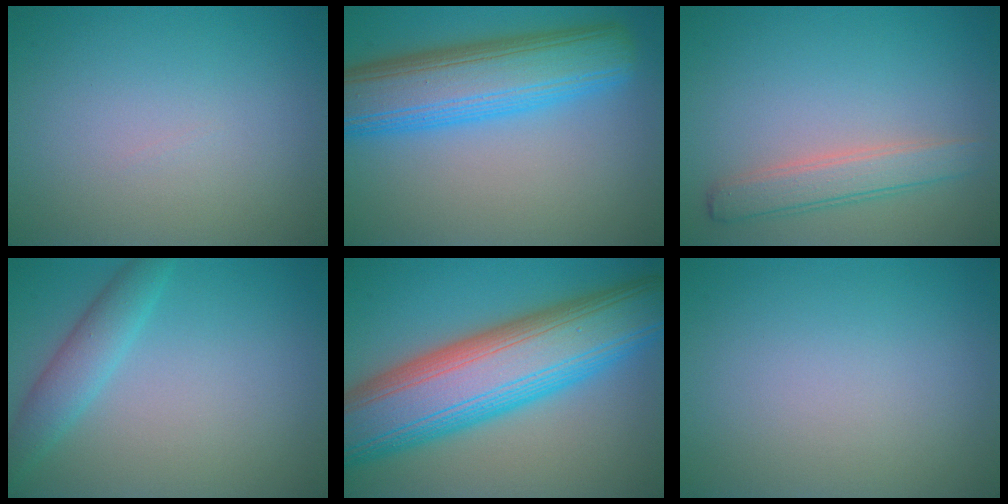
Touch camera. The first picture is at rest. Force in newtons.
{"total": 9.6, "press": 9.6, "slide": 0.3}
{"total": 2.9, "press": 2.9, "slide": 0.2}
{"total": 2.9, "press": 2.9, "slide": 0.1}
{"total": 14.4, "press": 14.3, "slide": 0.4}
{"total": 0.0}